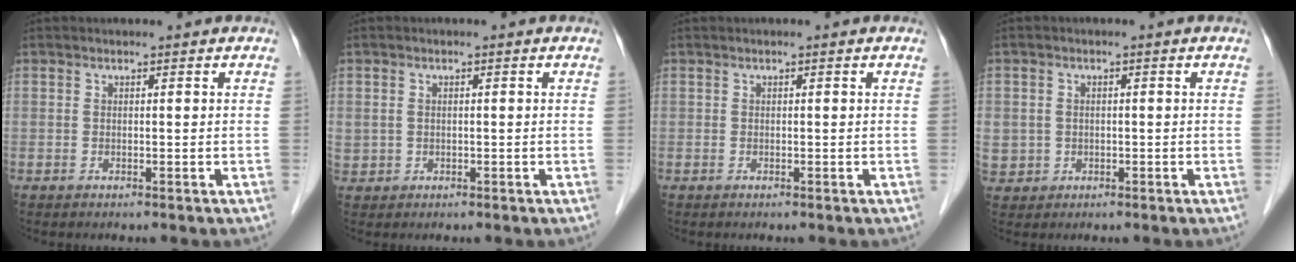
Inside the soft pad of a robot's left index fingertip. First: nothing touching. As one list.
[{"total": 1.5, "force": [0.1, 1.4, 0.5], "torque": [-0.018, 0.005, 0.011]}, {"total": 0.0}, {"total": 4.3, "force": [-0.5, 4.1, 0.9], "torque": [-0.030, 0.005, 0.006]}]